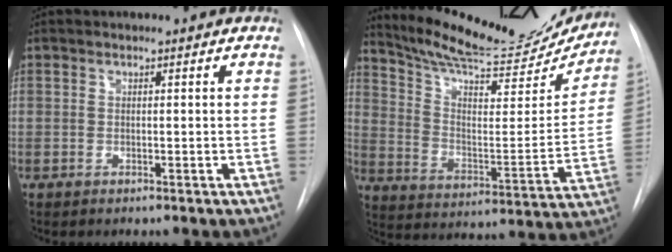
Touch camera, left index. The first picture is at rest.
{"total": 24.3, "force": [22.2, 4.3, 8.7], "torque": [-0.137, -0.052, 0.310]}